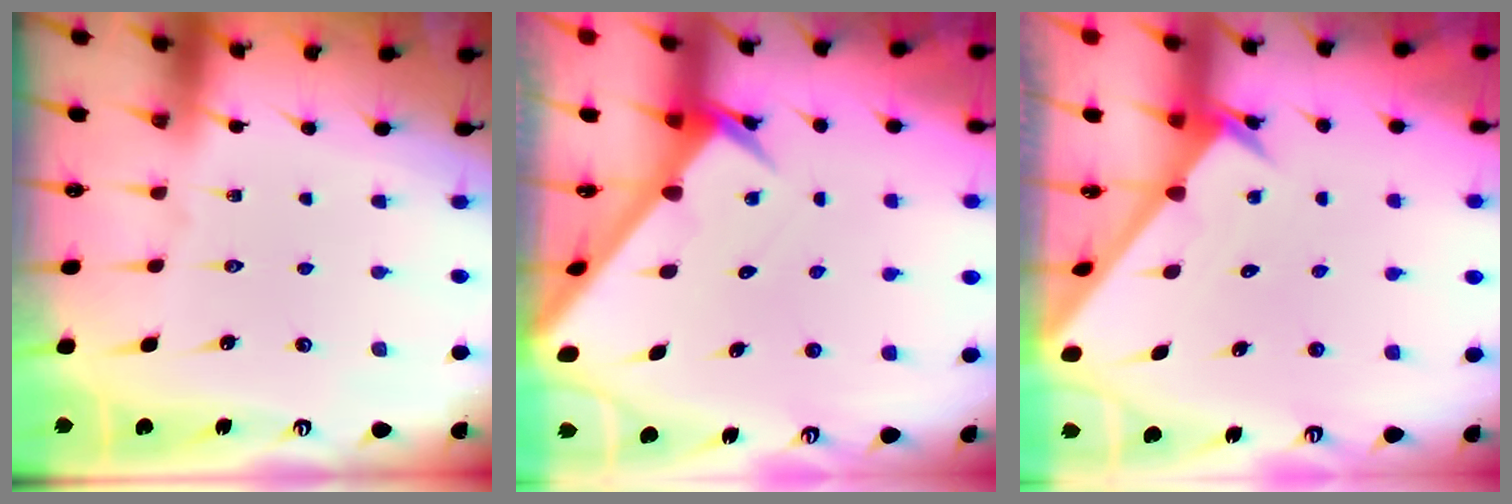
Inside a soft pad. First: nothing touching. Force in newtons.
{"total": 2.9, "press": 2.9, "slide": 0.2}
{"total": 2.3, "press": 2.3, "slide": 0.2}